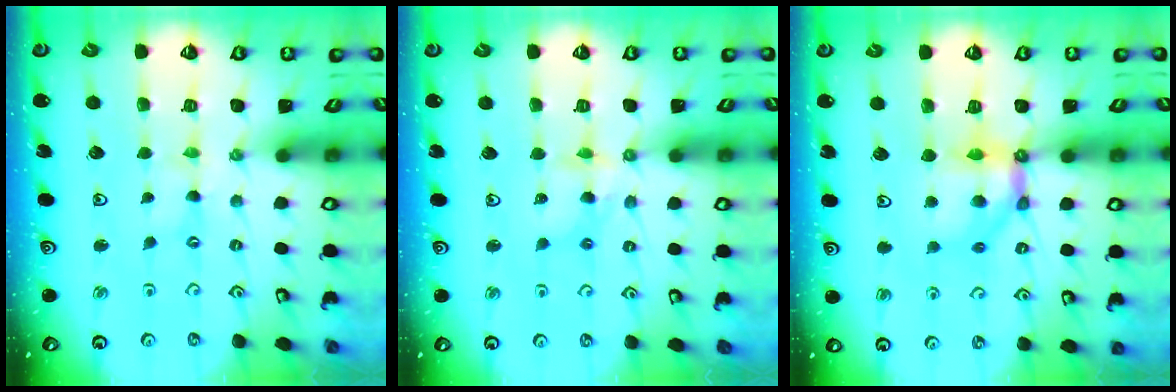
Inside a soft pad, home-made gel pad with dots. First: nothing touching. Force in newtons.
{"total": 7.7, "press": 7.7, "slide": 0.7}
{"total": 10.1, "press": 10.1, "slide": 0.9}